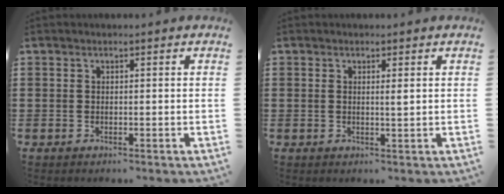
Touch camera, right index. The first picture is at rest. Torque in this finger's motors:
{"motor_torque": [-0.06, 0.10, 0.01, 0.00]}